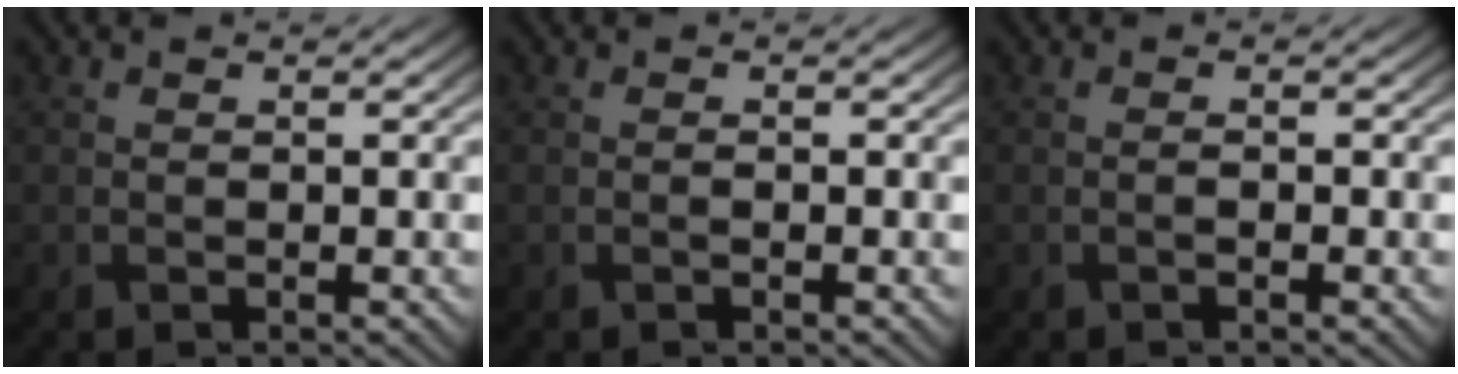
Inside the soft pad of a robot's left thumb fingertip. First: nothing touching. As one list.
[{"total": 0.7, "force": [-0.6, -0.2, 0.3], "torque": [-0.002, -0.001, -0.011]}, {"total": 0.9, "force": [-0.8, -0.1, 0.5], "torque": [-0.005, 0.001, -0.015]}]